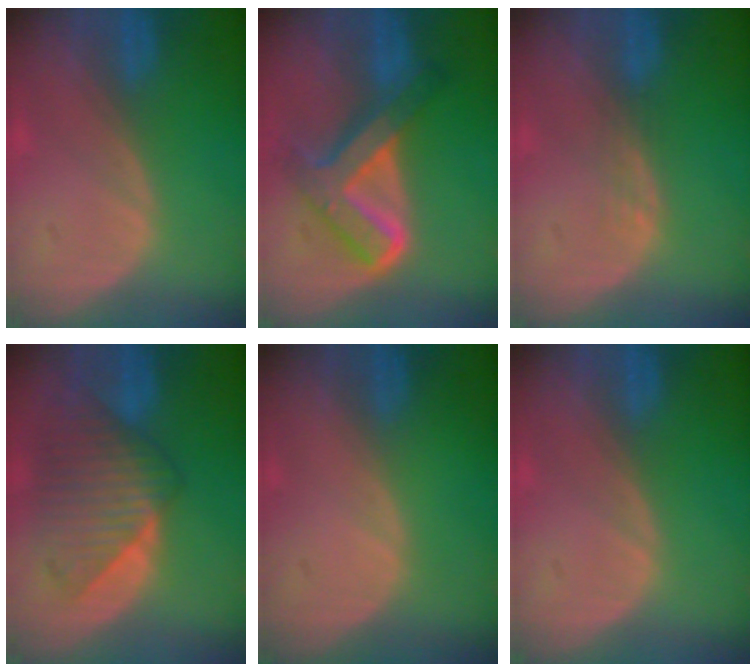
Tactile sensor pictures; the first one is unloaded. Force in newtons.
{"total": 8.4, "press": 8.4, "slide": 0.6}
{"total": 1.1, "press": 1.1, "slide": 0.1}
{"total": 9.0, "press": 8.1, "slide": 3.9}
{"total": 0.0}
{"total": 0.0}